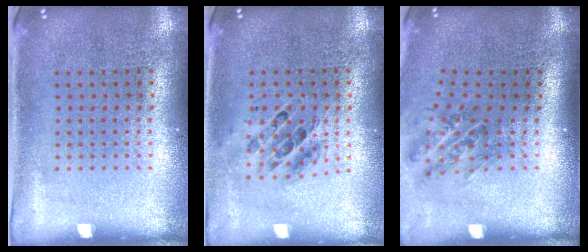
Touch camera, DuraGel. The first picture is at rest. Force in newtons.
{"total": 0.7, "press": 0.7, "slide": 0.2}
{"total": 1.1, "press": 1.0, "slide": 0.6}